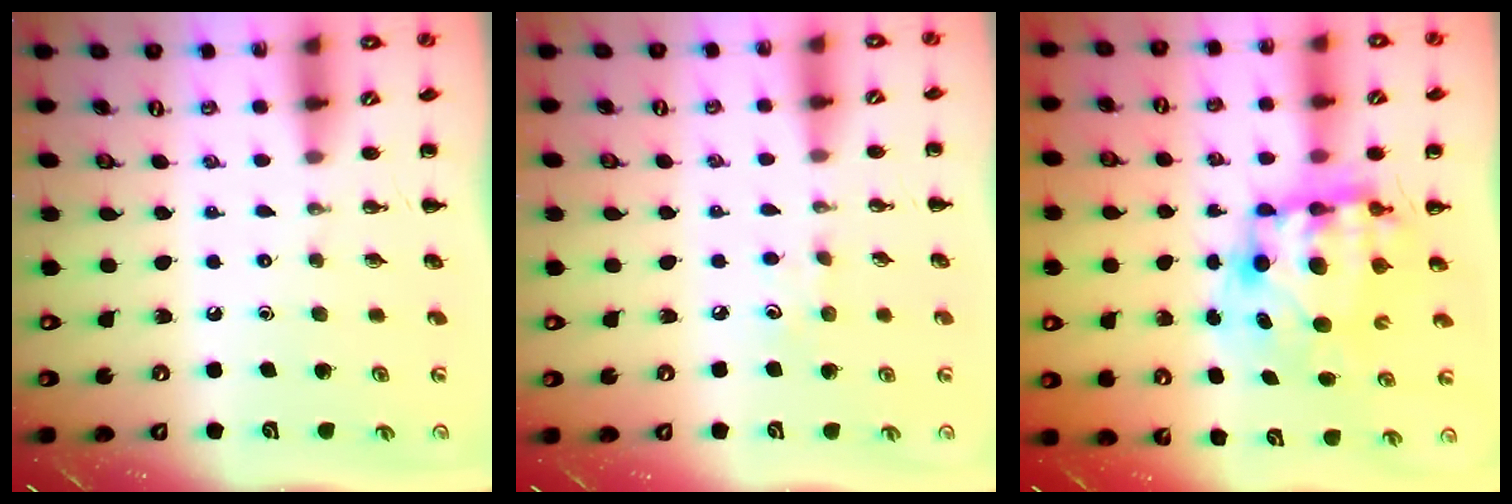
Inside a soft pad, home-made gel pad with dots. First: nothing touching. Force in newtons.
{"total": 6.2, "press": 5.9, "slide": 1.8}
{"total": 10.3, "press": 10.0, "slide": 2.3}